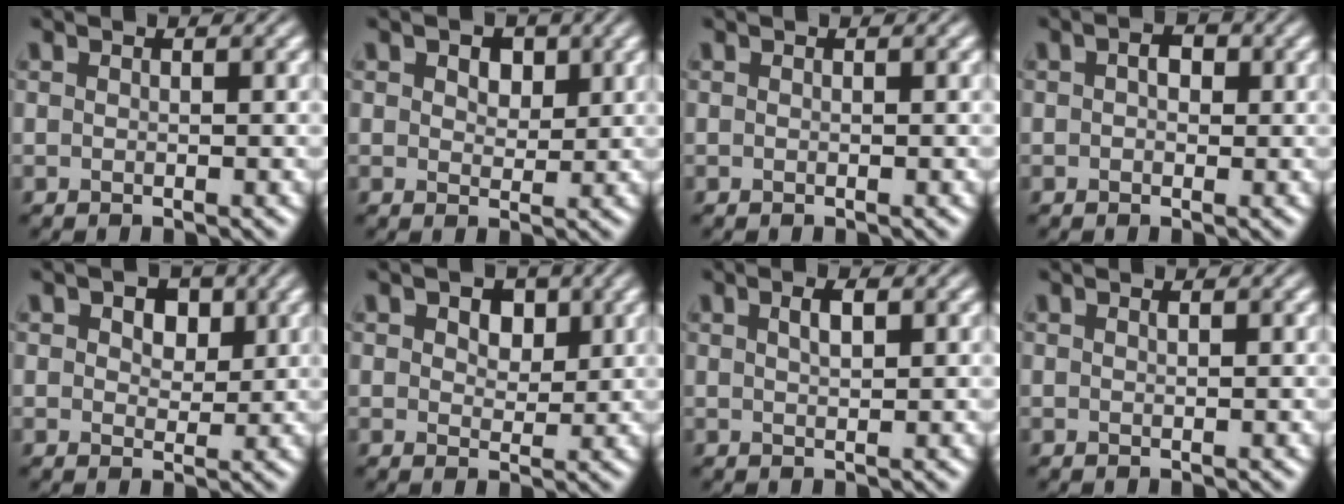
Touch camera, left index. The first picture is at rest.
{"total": 2.7, "force": [1.2, 1.8, 1.6], "torque": [-0.025, 0.002, 0.015]}
{"total": 0.0}
{"total": 1.9, "force": [0.4, 1.2, 1.3], "torque": [-0.016, 0.001, 0.001]}
{"total": 3.8, "force": [1.6, 2.5, 2.4], "torque": [-0.030, 0.004, 0.011]}
{"total": 3.2, "force": [1.4, 2.1, 2.0], "torque": [-0.028, 0.003, 0.011]}
{"total": 1.6, "force": [0.7, 0.5, 1.3], "torque": [-0.023, 0.003, 0.014]}
{"total": 0.0}